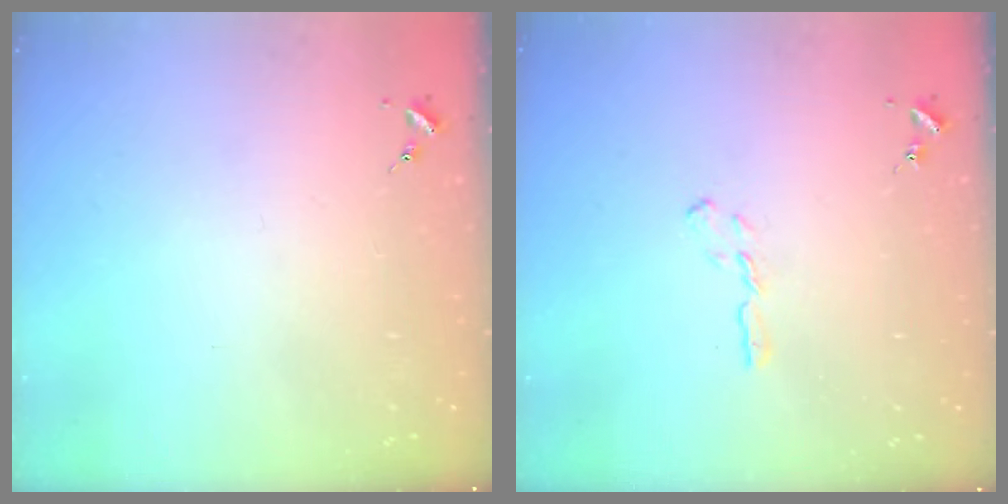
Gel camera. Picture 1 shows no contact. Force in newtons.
{"total": 3.9, "press": 3.9, "slide": 0.4}